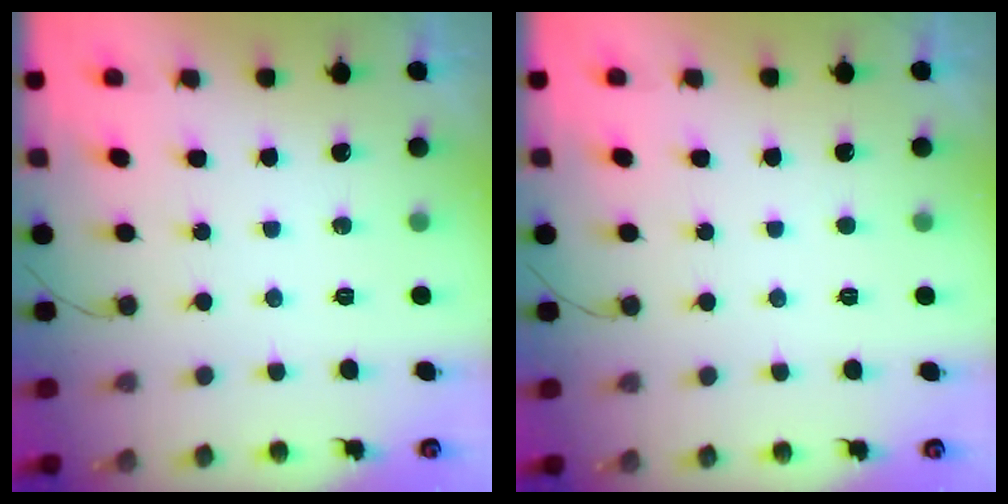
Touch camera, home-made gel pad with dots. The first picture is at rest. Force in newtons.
{"total": 1.7, "press": 1.6, "slide": 0.2}